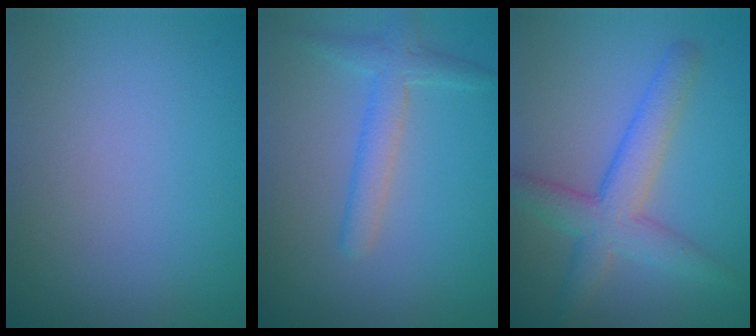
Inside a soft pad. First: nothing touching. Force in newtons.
{"total": 2.5, "press": 2.5, "slide": 0.1}
{"total": 4.6, "press": 4.6, "slide": 0.1}